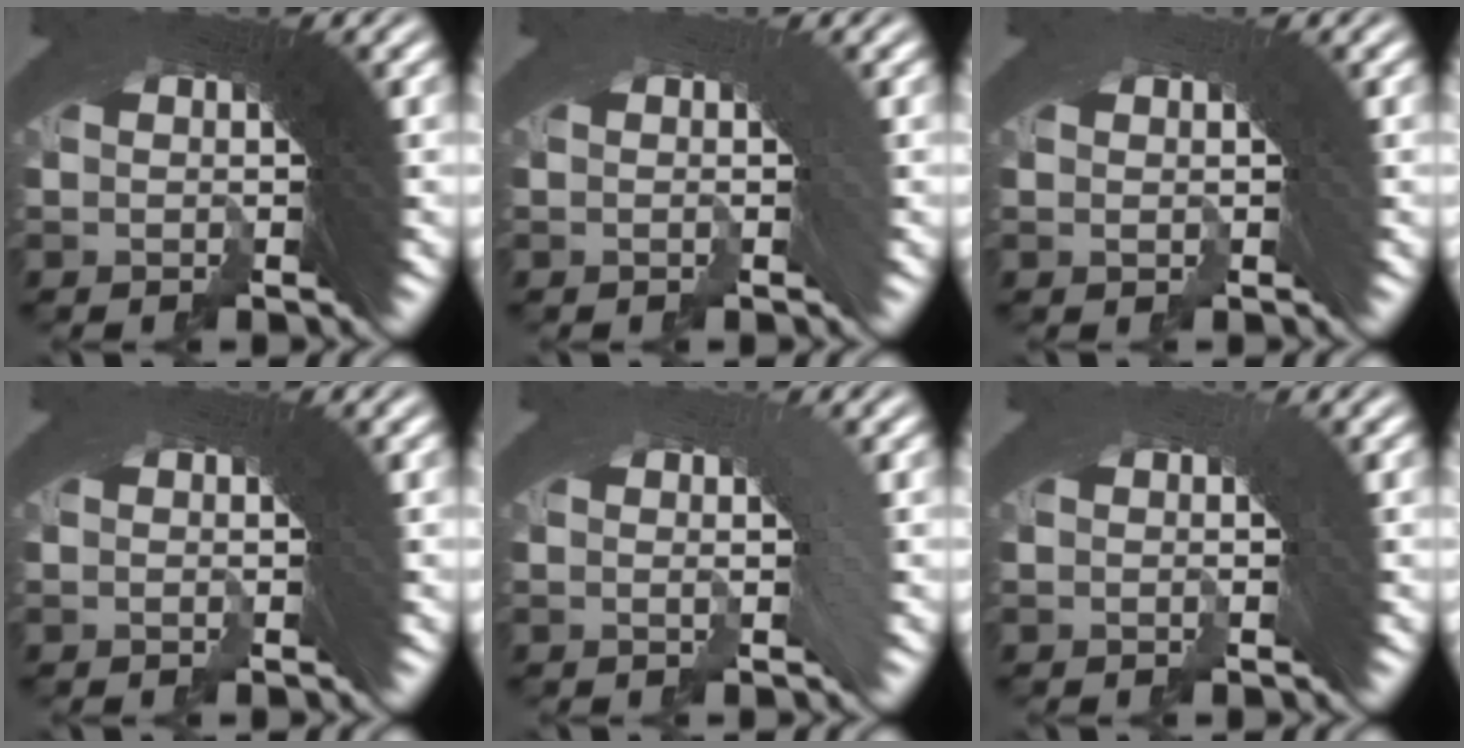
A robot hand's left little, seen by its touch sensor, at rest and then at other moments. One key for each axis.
{"total": 1.3, "fx": -0.8, "fy": 0.5, "fz": 0.9, "tx": -0.003, "ty": 0.014, "tz": -0.019}
{"total": 0.7, "fx": 0.1, "fy": 0.6, "fz": 0.4, "tx": 0.000, "ty": 0.012, "tz": -0.002}
{"total": 0.7, "fx": -0.5, "fy": 0.5, "fz": 0.2, "tx": -0.003, "ty": 0.007, "tz": -0.012}
{"total": 1.6, "fx": -0.1, "fy": 0.3, "fz": 1.5, "tx": -0.013, "ty": 0.017, "tz": -0.009}
{"total": 0.9, "fx": -0.6, "fy": 0.4, "fz": 0.5, "tx": -0.002, "ty": 0.015, "tz": -0.018}